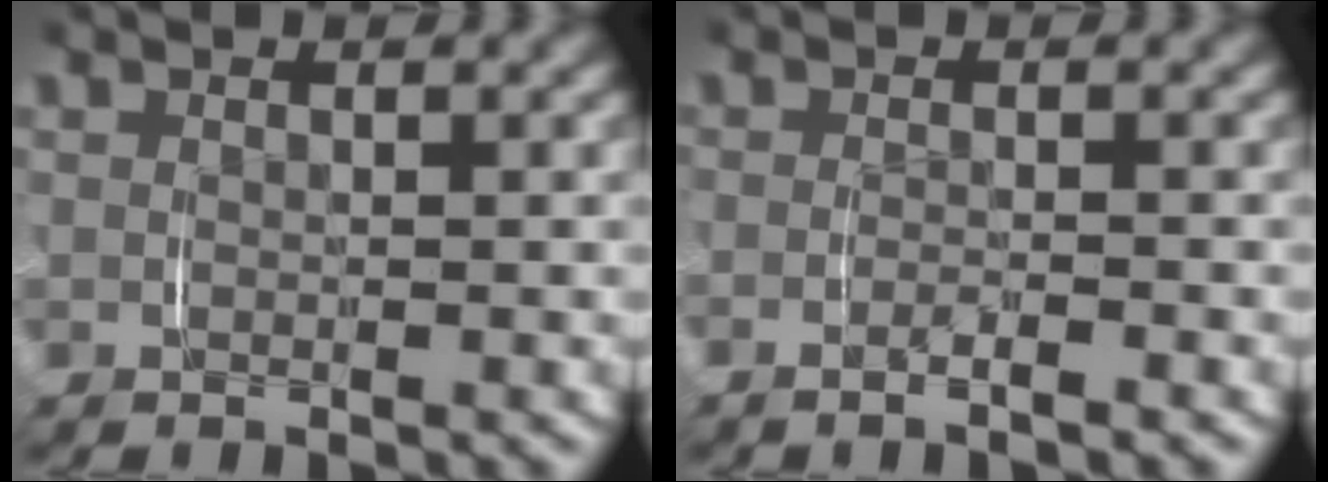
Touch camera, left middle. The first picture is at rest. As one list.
[{"total": 1.2, "force": [-1.1, -0.2, 0.4], "torque": [-0.011, 0.000, -0.023]}]